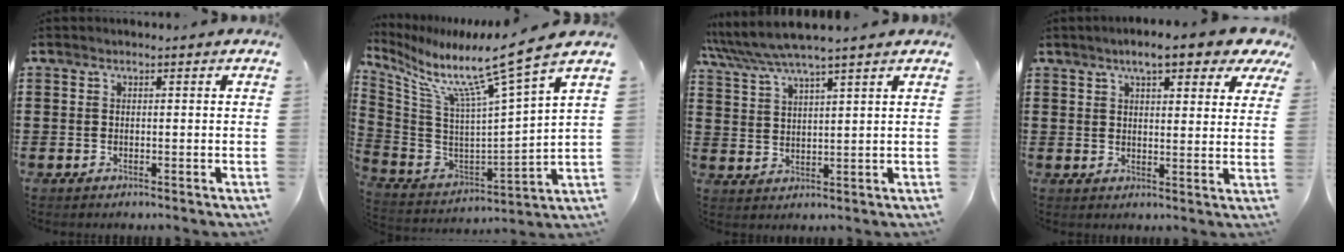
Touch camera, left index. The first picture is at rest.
{"total": 10.1, "force": [7.9, -0.9, 6.2], "torque": [-0.146, -0.073, 0.118]}
{"total": 5.3, "force": [4.7, -0.1, 2.6], "torque": [-0.064, -0.017, 0.081]}
{"total": 7.3, "force": [5.5, 1.7, 4.5], "torque": [-0.079, -0.011, 0.092]}